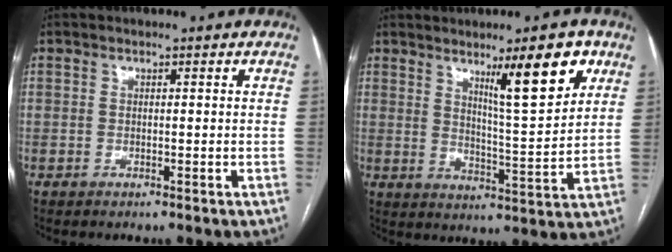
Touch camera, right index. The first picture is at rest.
{"total": 10.6, "force": [6.0, 1.0, 8.7], "torque": [-0.132, -0.011, 0.095]}